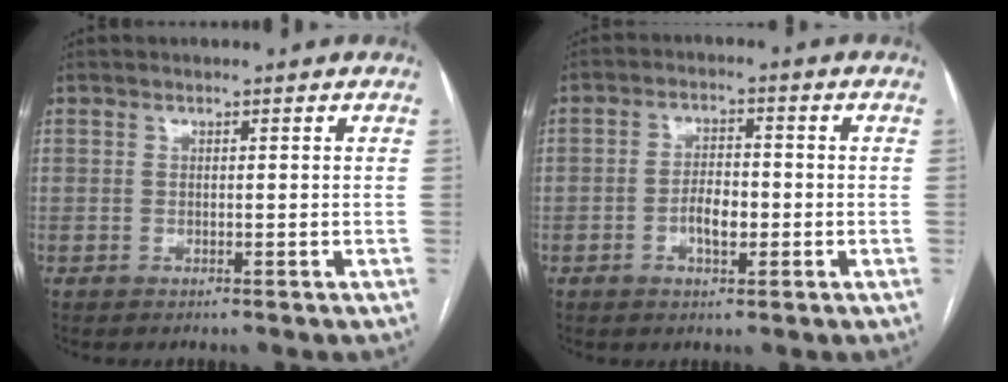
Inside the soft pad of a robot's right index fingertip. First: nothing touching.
{"total": 4.3, "force": [-1.3, 1.9, 3.6], "torque": [-0.067, 0.006, -0.023]}